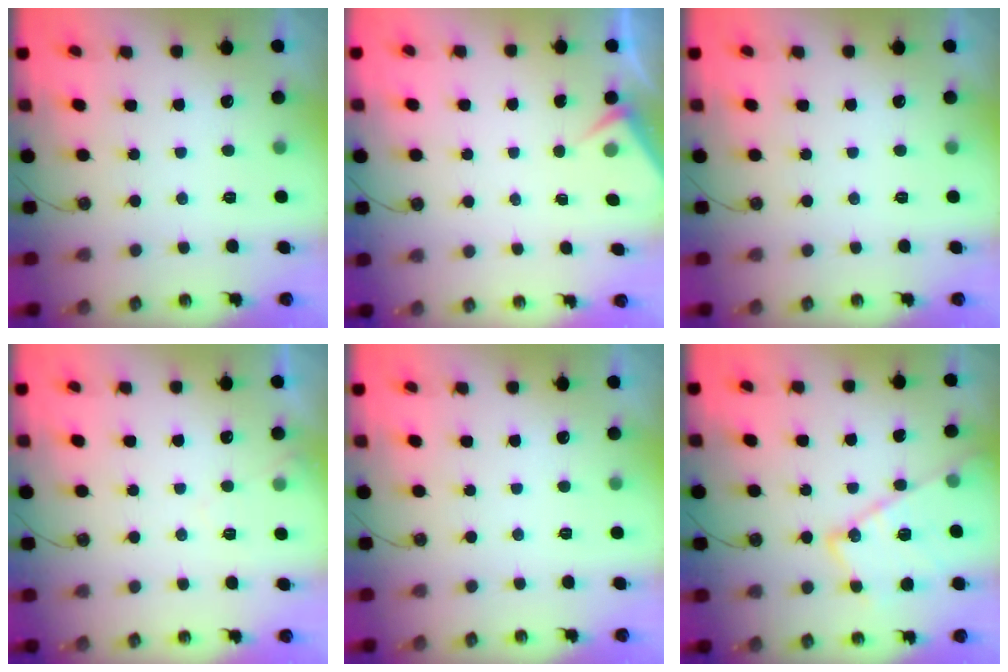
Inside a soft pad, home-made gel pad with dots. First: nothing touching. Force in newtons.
{"total": 3.2, "press": 3.1, "slide": 0.5}
{"total": 0.0}
{"total": 4.6, "press": 4.5, "slide": 0.6}
{"total": 0.0}
{"total": 15.5, "press": 15.5, "slide": 0.7}